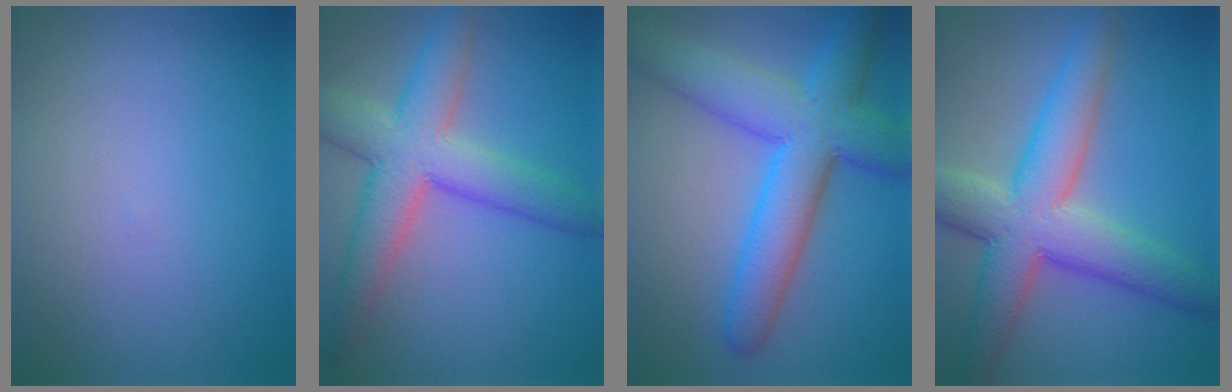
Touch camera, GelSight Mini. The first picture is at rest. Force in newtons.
{"total": 7.8, "press": 7.8, "slide": 0.5}
{"total": 9.0, "press": 9.0, "slide": 0.2}
{"total": 8.9, "press": 8.9, "slide": 0.4}